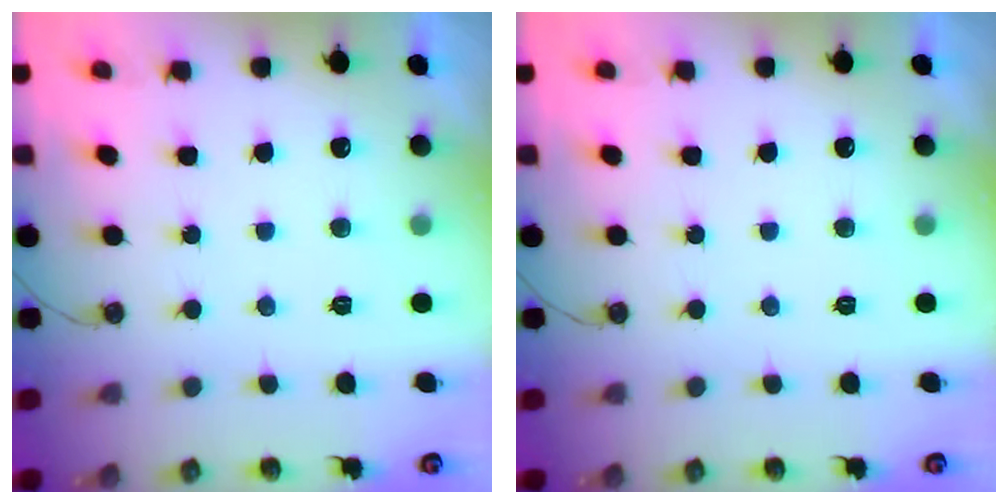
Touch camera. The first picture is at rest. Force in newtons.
{"total": 0.0}